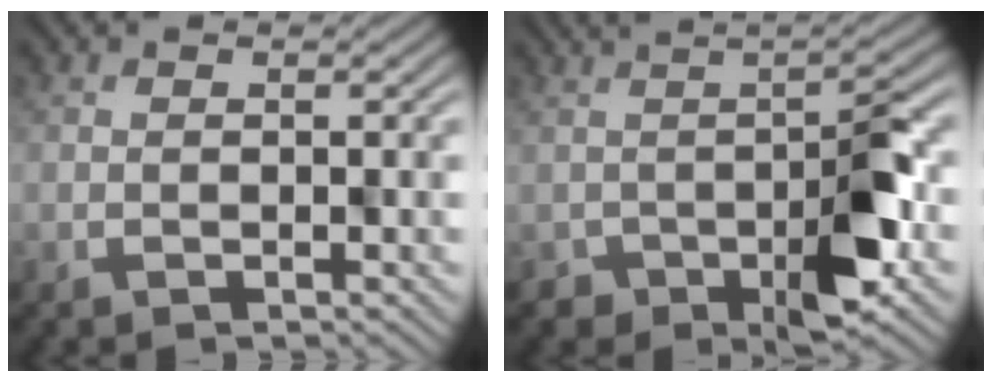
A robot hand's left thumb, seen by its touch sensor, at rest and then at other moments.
{"total": 5.3, "force": [-1.5, 2.2, 4.7], "torque": [-0.062, 0.002, -0.019]}